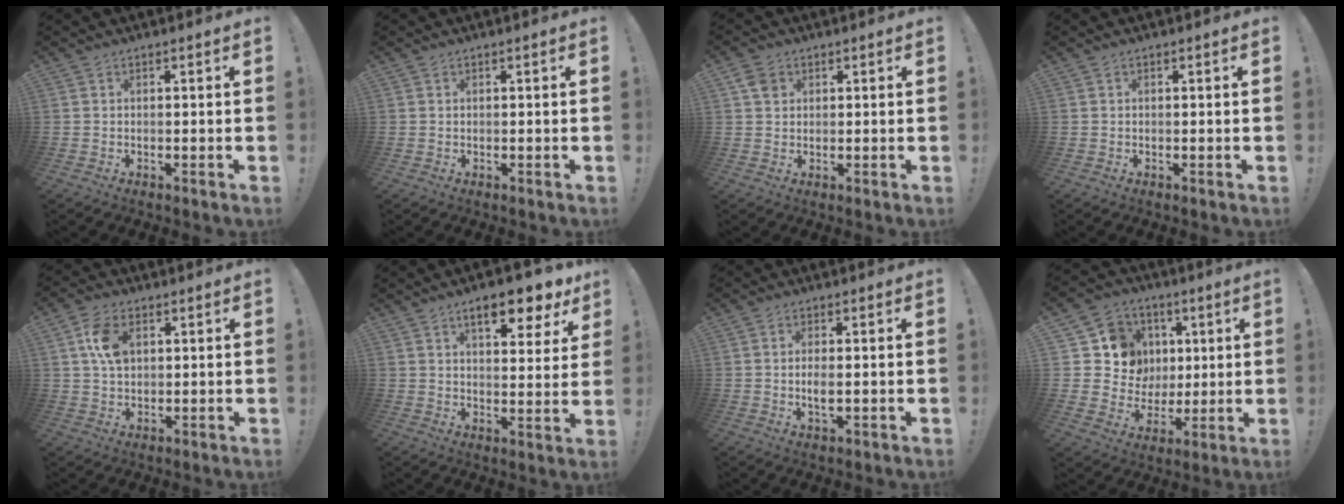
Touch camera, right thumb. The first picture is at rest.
{"total": 0.0}
{"total": 4.1, "force": [1.7, 3.2, 1.9], "torque": [-0.016, -0.002, 0.031]}
{"total": 0.0}
{"total": 8.7, "force": [2.5, 5.8, 6.0], "torque": [-0.106, 0.005, 0.049]}
{"total": 11.4, "force": [6.9, 3.5, 8.4], "torque": [-0.113, -0.038, 0.111]}
{"total": 3.8, "force": [-0.2, 1.6, 3.4], "torque": [-0.056, -0.002, -0.008]}
{"total": 12.1, "force": [2.9, 11.3, 3.1], "torque": [-0.041, -0.013, 0.079]}